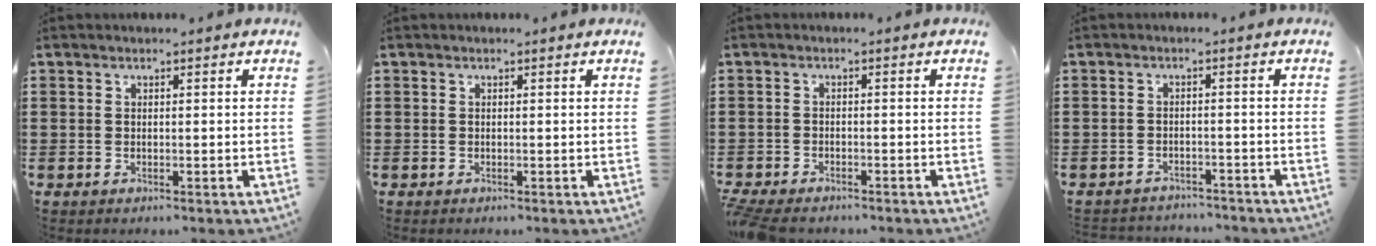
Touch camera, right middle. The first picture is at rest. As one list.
[{"total": 0.0}, {"total": 2.2, "force": [-2.1, 0.4, 0.4], "torque": [-0.025, -0.003, -0.049]}, {"total": 1.9, "force": [-1.8, 0.2, -0.4], "torque": [0.001, -0.002, -0.041]}]